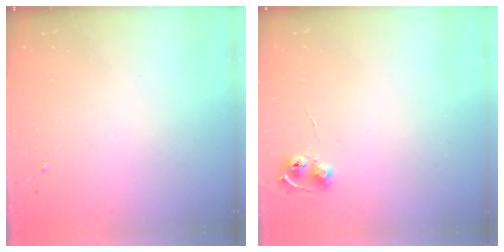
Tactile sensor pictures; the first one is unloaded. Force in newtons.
{"total": 6.4, "press": 6.4, "slide": 0.7}